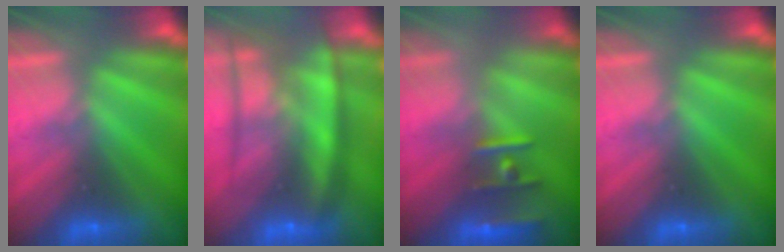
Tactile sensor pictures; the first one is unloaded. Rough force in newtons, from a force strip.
{"total": 5.8}
{"total": 2.4}
{"total": 0.0}